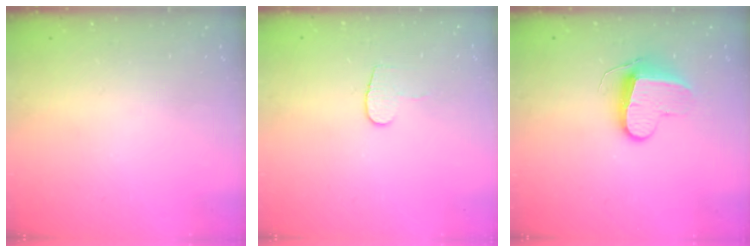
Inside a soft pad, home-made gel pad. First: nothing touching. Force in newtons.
{"total": 5.0, "press": 5.0, "slide": 0.5}
{"total": 9.6, "press": 9.6, "slide": 0.2}